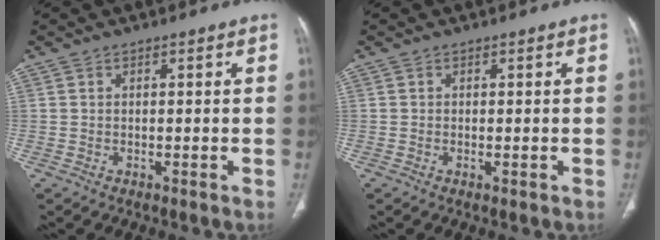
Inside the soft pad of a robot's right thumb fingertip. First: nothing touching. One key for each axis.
{"total": 0.7, "fx": -0.2, "fy": 0.3, "fz": 0.6, "tx": -0.013, "ty": -0.003, "tz": -0.002}